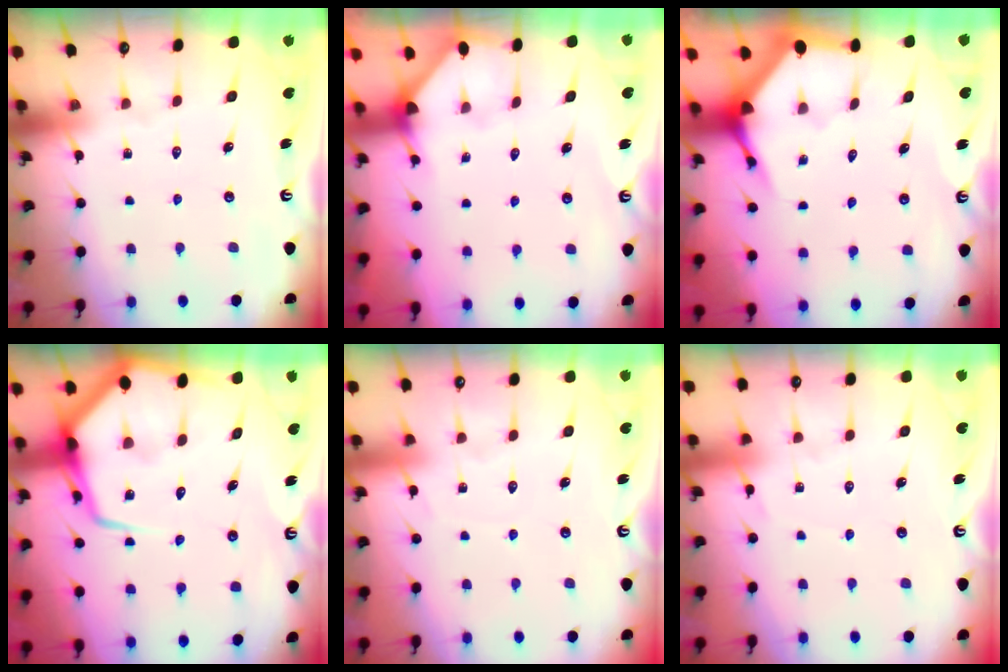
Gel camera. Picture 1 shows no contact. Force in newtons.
{"total": 2.7, "press": 2.7, "slide": 0.2}
{"total": 3.8, "press": 3.8, "slide": 0.4}
{"total": 12.4, "press": 12.3, "slide": 1.3}
{"total": 3.2, "press": 3.2, "slide": 0.3}
{"total": 3.8, "press": 3.8, "slide": 0.5}